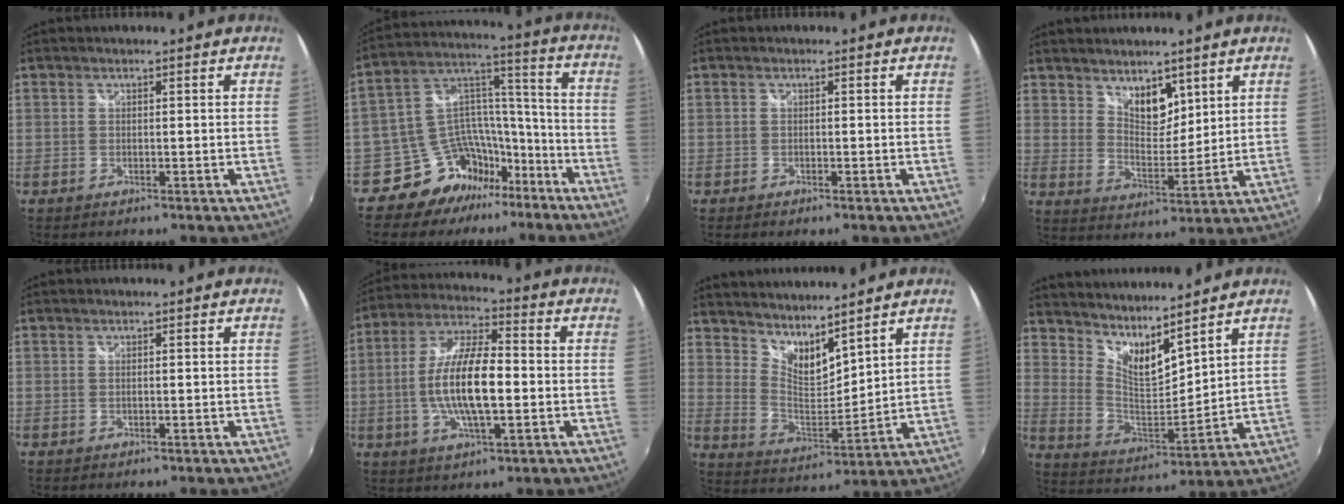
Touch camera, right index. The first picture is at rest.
{"total": 13.6, "force": [-11.0, 7.8, 2.1], "torque": [-0.046, 0.084, -0.181]}
{"total": 0.8, "force": [-0.6, 0.3, 0.4], "torque": [-0.009, -0.004, -0.013]}
{"total": 6.9, "force": [4.9, 3.6, 3.3], "torque": [-0.040, -0.001, 0.088]}
{"total": 0.0}
{"total": 13.8, "force": [-2.0, 4.4, 13.0], "torque": [-0.259, 0.002, -0.037]}
{"total": 10.4, "force": [8.8, 2.8, 4.8], "torque": [-0.080, -0.008, 0.163]}
{"total": 11.6, "force": [9.7, 2.5, 5.9], "torque": [-0.099, -0.012, 0.178]}